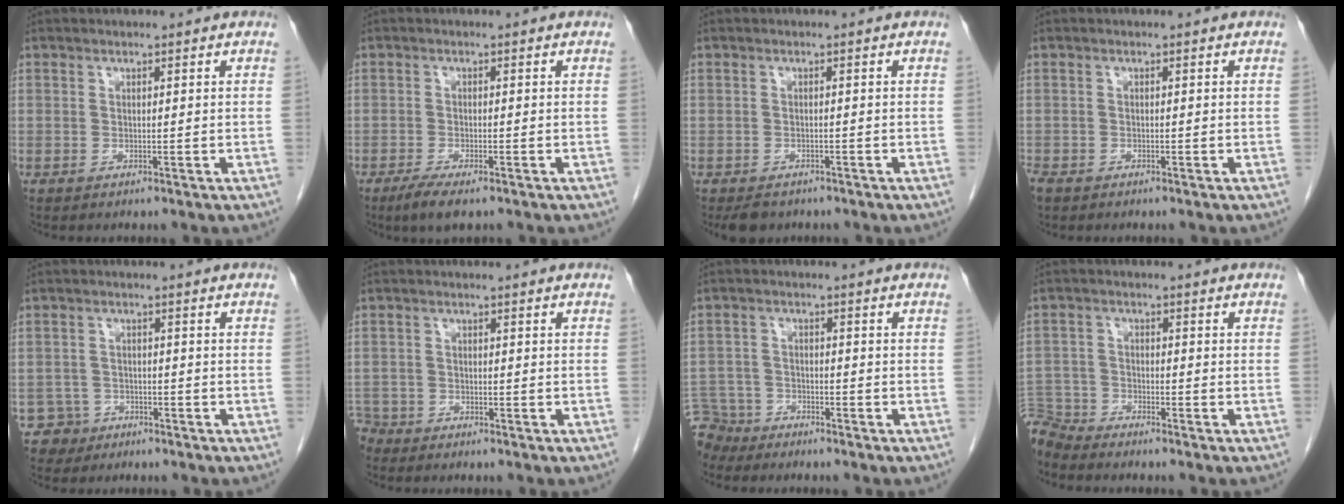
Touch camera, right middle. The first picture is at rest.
{"total": 3.9, "force": [-2.7, 0.9, 2.7], "torque": [-0.053, -0.009, -0.045]}
{"total": 3.3, "force": [-2.6, 1.7, 0.9], "torque": [-0.017, -0.002, -0.035]}
{"total": 1.6, "force": [-1.2, 0.9, 0.6], "torque": [-0.019, -0.003, -0.021]}
{"total": 3.5, "force": [-2.0, 2.8, -0.6], "torque": [0.014, 0.011, -0.034]}
{"total": 3.2, "force": [-2.9, 1.3, -0.3], "torque": [0.002, -0.001, -0.058]}
{"total": 6.4, "force": [-5.7, 2.8, -0.3], "torque": [0.004, -0.004, -0.109]}
{"total": 5.5, "force": [-5.5, 0.5, -0.2], "torque": [0.006, -0.004, -0.107]}